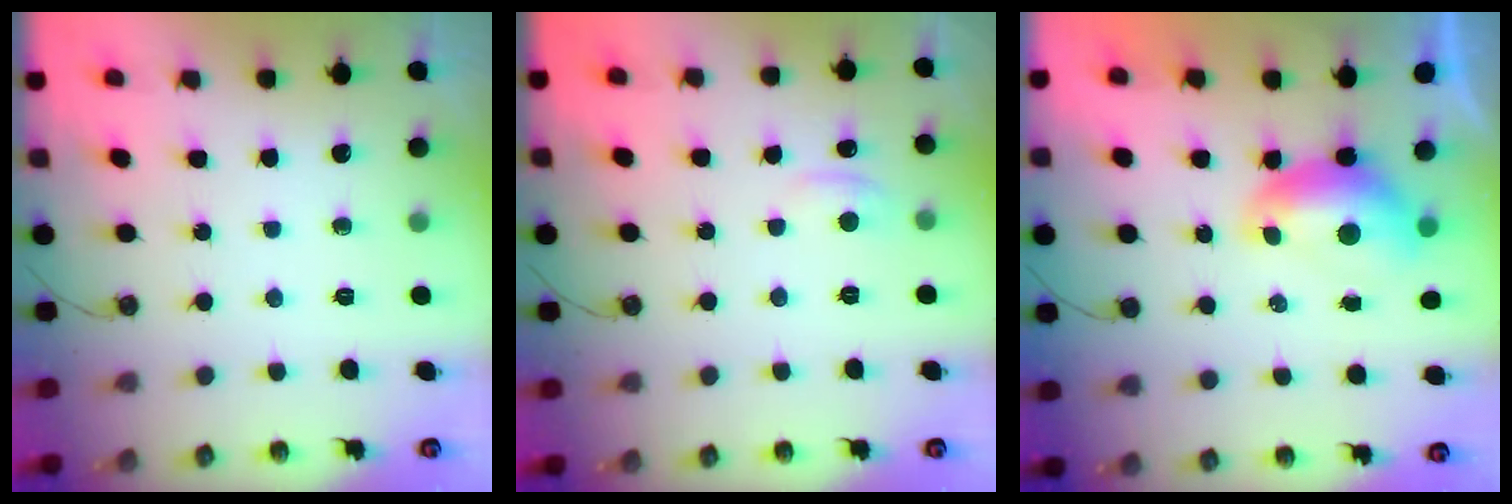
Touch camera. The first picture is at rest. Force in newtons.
{"total": 1.2, "press": 1.0, "slide": 0.7}
{"total": 0.8, "press": 0.7, "slide": 0.4}